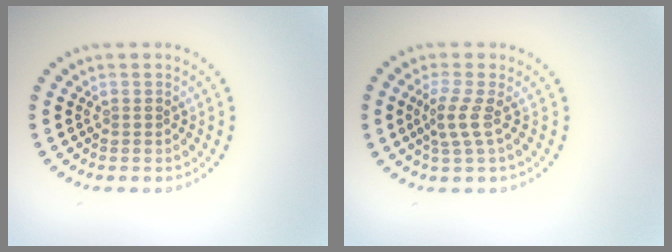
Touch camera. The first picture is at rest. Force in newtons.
{"total": 2.2, "press": 1.5, "slide": 1.6}